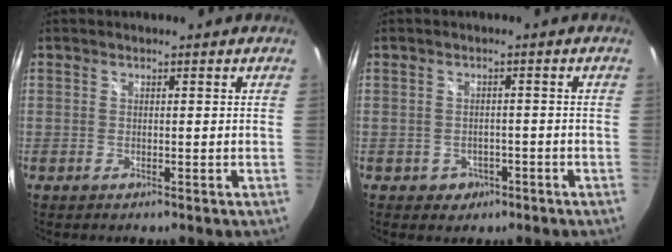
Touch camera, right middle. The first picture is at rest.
{"total": 3.5, "force": [-1.6, 3.1, 0.6], "torque": [-0.022, 0.003, -0.015]}